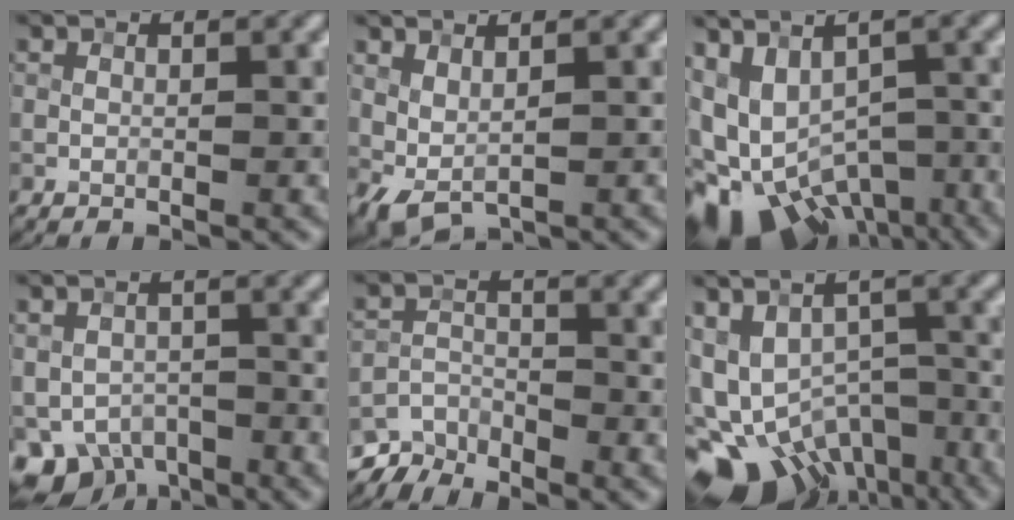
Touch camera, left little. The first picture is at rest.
{"total": 2.0, "force": [1.1, 0.9, 1.4], "torque": [-0.034, -0.005, 0.025]}
{"total": 11.4, "force": [-4.8, 6.8, 7.8], "torque": [-0.128, -0.002, -0.061]}
{"total": 5.5, "force": [-3.1, 3.9, 2.4], "torque": [-0.037, -0.023, -0.045]}
{"total": 4.0, "force": [-3.6, 1.5, 0.7], "torque": [-0.004, -0.008, -0.075]}
{"total": 14.4, "force": [-7.6, 9.6, 7.6], "torque": [-0.129, -0.030, -0.076]}